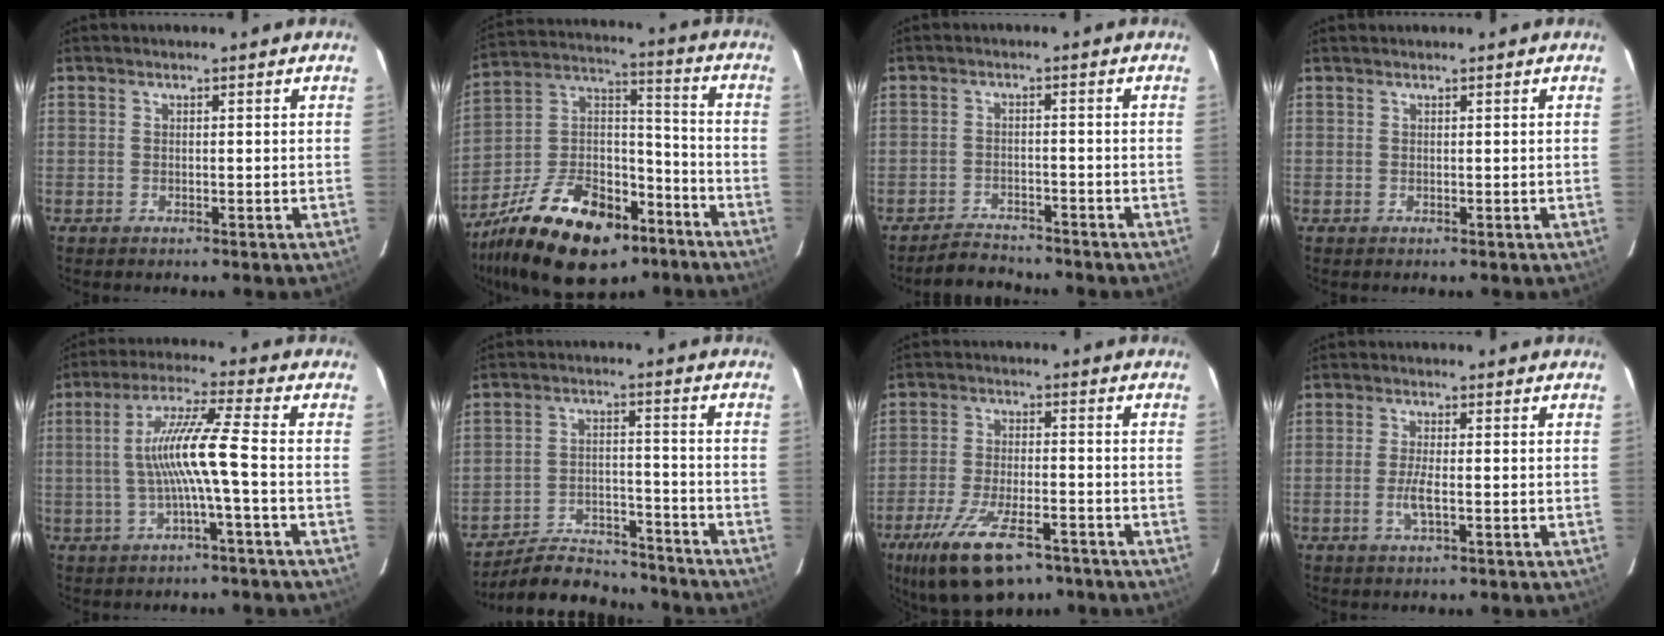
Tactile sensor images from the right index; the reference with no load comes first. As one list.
[{"total": 24.1, "force": [-15.2, 12.3, 14.1], "torque": [-0.277, 0.018, -0.239]}, {"total": 4.2, "force": [-4.1, 0.7, -0.3], "torque": [-0.011, 0.001, -0.064]}, {"total": 1.1, "force": [0.6, -0.7, -0.6], "torque": [0.008, -0.001, 0.013]}, {"total": 8.8, "force": [-1.4, -1.7, 8.5], "torque": [-0.164, 0.003, -0.018]}, {"total": 13.5, "force": [-12.8, 3.5, 2.6], "torque": [-0.070, 0.013, -0.184]}, {"total": 14.7, "force": [-9.8, 5.4, 9.5], "torque": [-0.201, -0.036, -0.163]}, {"total": 3.2, "force": [-0.9, 0.3, 3.1], "torque": [-0.063, -0.005, -0.018]}]